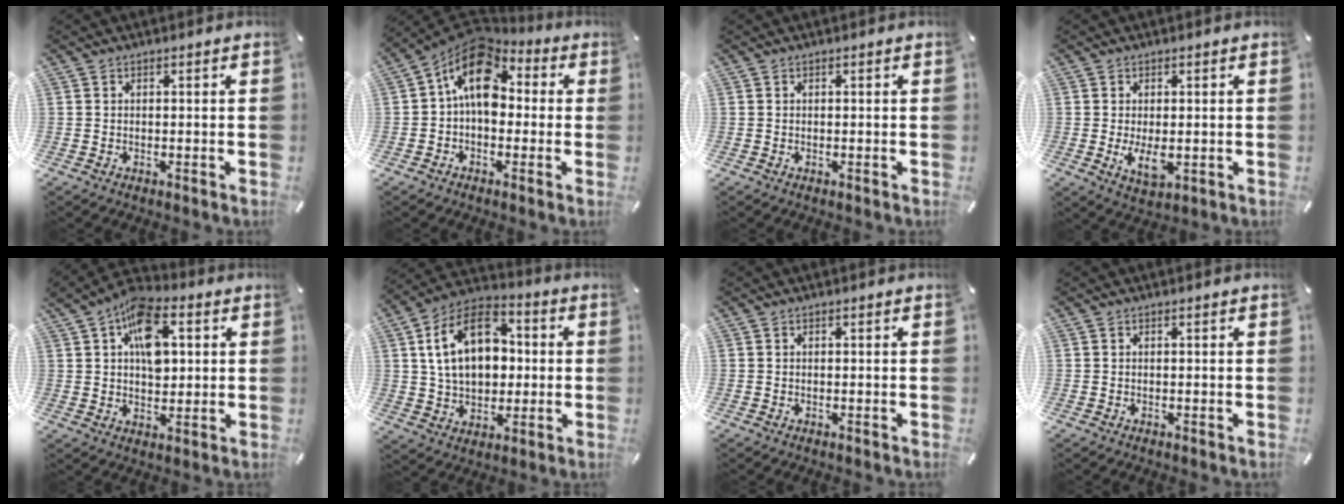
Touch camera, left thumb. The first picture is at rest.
{"total": 13.5, "force": [2.1, 9.0, 9.9], "torque": [-0.181, 0.003, 0.033]}
{"total": 0.0}
{"total": 5.8, "force": [-0.6, 3.0, 4.9], "torque": [-0.093, -0.012, -0.015]}
{"total": 11.8, "force": [3.4, 7.8, 8.2], "torque": [-0.114, -0.004, 0.061]}
{"total": 16.4, "force": [2.6, 12.0, 10.8], "torque": [-0.201, 0.006, 0.046]}
{"total": 0.0}
{"total": 0.0}